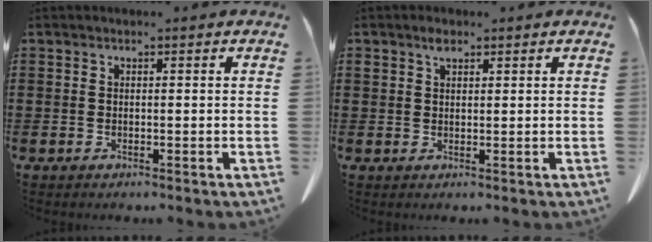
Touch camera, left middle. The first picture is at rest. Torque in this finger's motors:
{"motor_torque": [0.01, 0.01, 0.00, 0.02]}